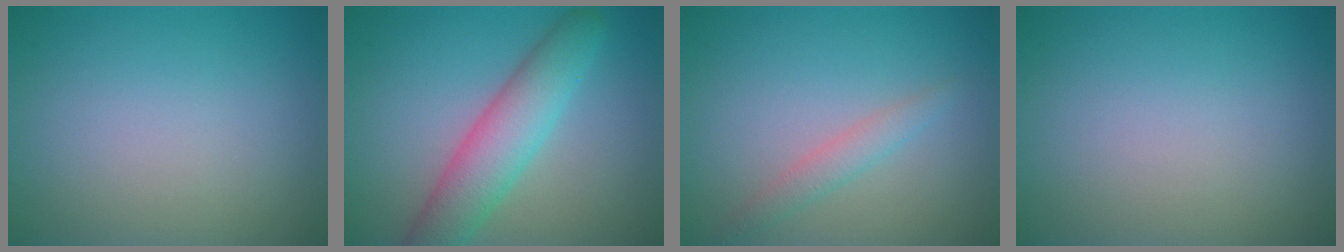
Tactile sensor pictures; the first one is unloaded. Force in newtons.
{"total": 5.6, "press": 5.6, "slide": 0.2}
{"total": 1.6, "press": 1.6, "slide": 0.0}
{"total": 0.0}